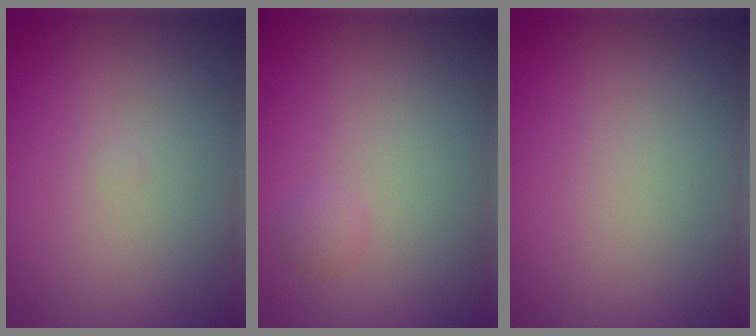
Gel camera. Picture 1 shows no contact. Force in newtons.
{"total": 0.7, "press": 0.7, "slide": 0.1}
{"total": 0.0}